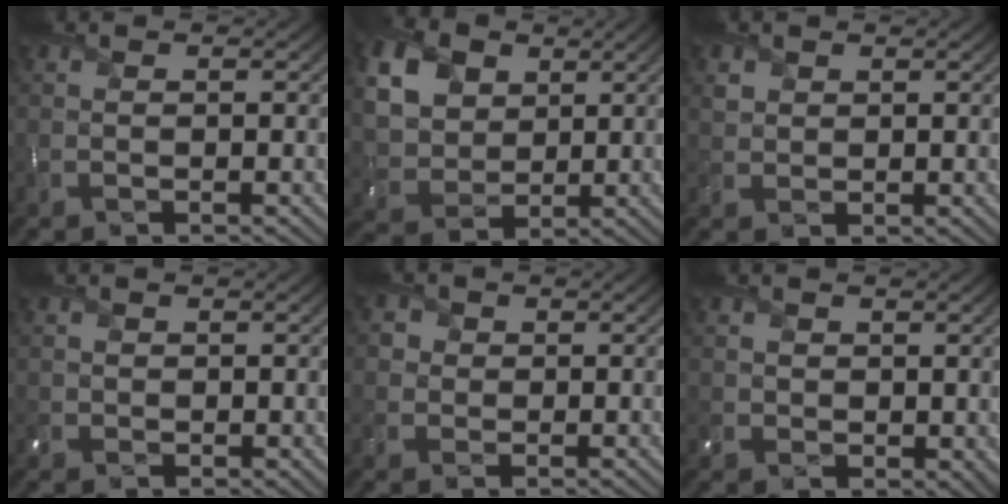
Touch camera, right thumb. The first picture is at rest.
{"total": 10.5, "force": [4.0, 7.7, 5.9], "torque": [-0.190, 0.012, 0.084]}
{"total": 1.8, "force": [1.0, 1.4, 0.5], "torque": [-0.018, -0.001, 0.022]}
{"total": 1.5, "force": [0.6, 1.2, 0.6], "torque": [-0.019, -0.002, 0.013]}
{"total": 2.6, "force": [0.6, 2.4, 0.7], "torque": [-0.032, 0.006, 0.012]}
{"total": 2.8, "force": [1.2, 2.3, 1.1], "torque": [-0.037, -0.008, 0.022]}